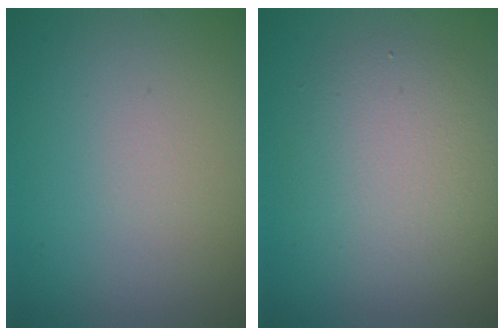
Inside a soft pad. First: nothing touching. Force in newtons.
{"total": 4.7, "press": 4.7, "slide": 0.3}